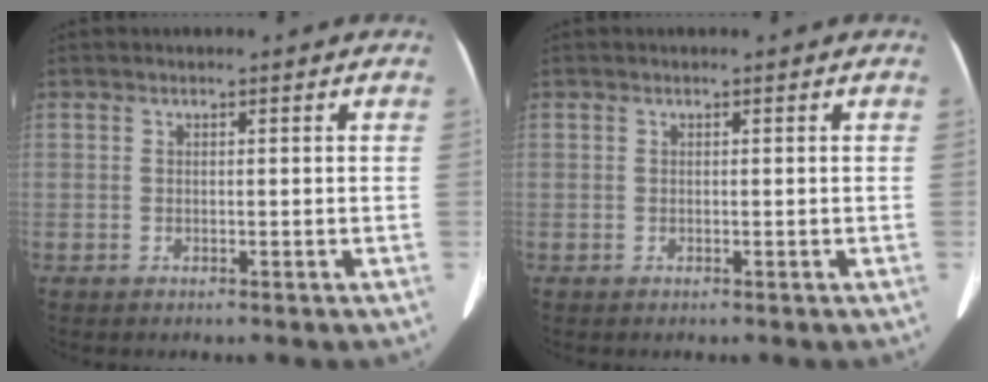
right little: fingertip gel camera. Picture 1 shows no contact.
{"total": 0.0}